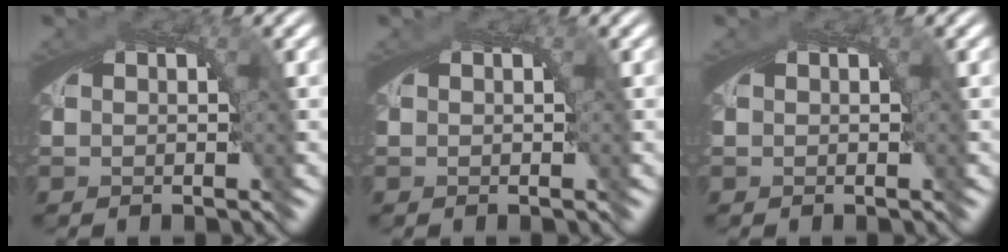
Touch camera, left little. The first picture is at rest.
{"total": 0.0}
{"total": 0.0}